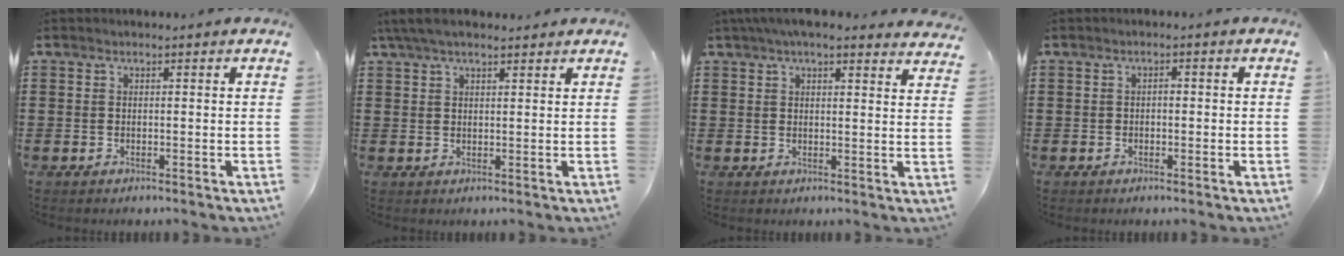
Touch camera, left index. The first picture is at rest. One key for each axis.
{"total": 4.0, "fx": 2.8, "fy": 1.0, "fz": 2.7, "tx": -0.057, "ty": 0.004, "tz": 0.052}
{"total": 4.9, "fx": 4.1, "fy": 0.7, "fz": 2.6, "tx": -0.061, "ty": -0.003, "tz": 0.076}
{"total": 1.0, "fx": -0.3, "fy": 0.6, "fz": 0.8, "tx": -0.017, "ty": 0.001, "tz": -0.006}